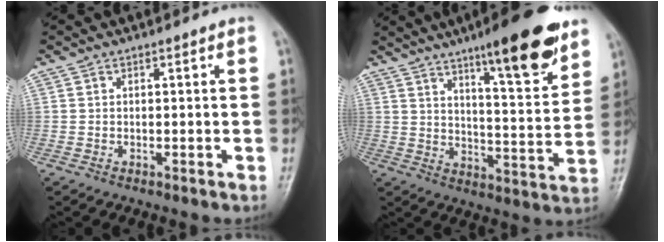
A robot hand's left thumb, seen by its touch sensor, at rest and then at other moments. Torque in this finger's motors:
{"motor_torque": [1.16, -0.17, 1.52, -1.25, 0.05]}